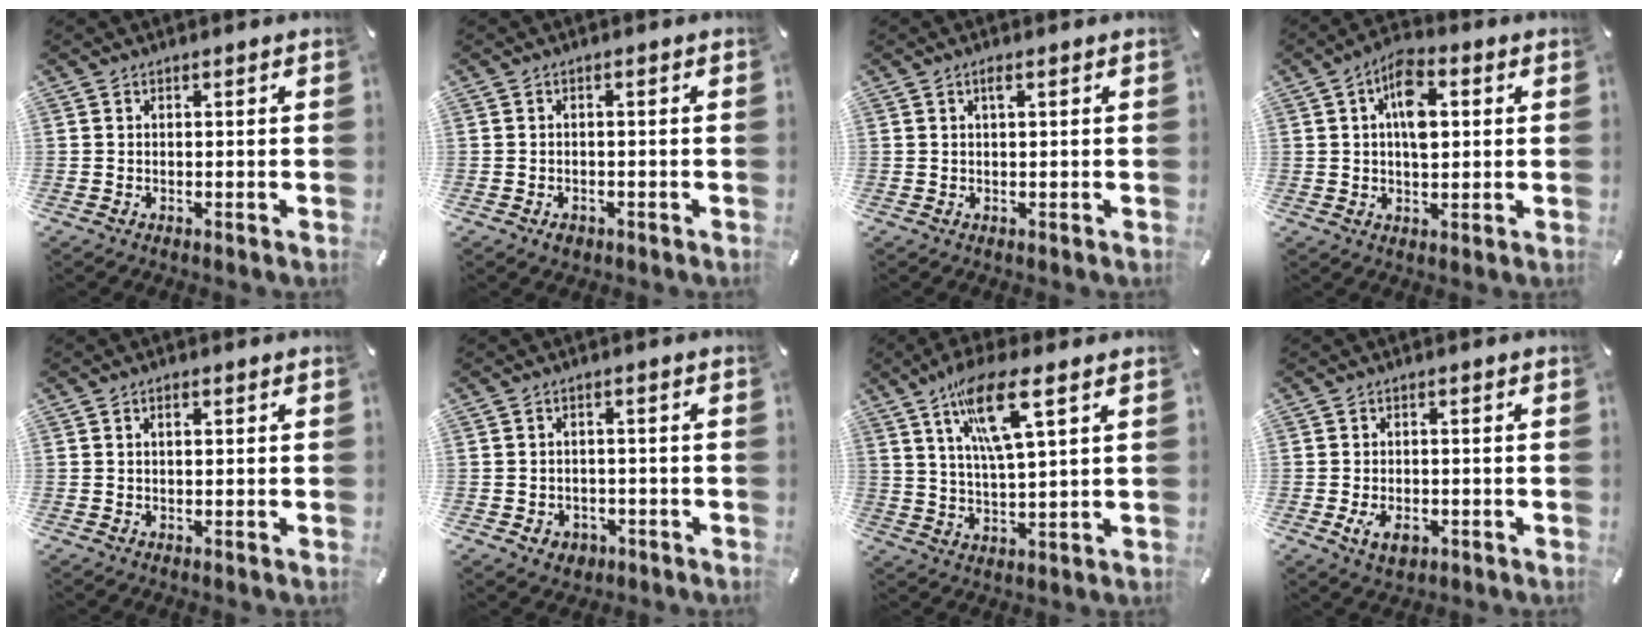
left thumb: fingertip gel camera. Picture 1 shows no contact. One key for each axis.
{"total": 1.8, "fx": -1.1, "fy": 1.1, "fz": 0.8, "tx": -0.015, "ty": 0.005, "tz": -0.023}
{"total": 1.3, "fx": 0.5, "fy": 0.2, "fz": 1.2, "tx": -0.025, "ty": 0.002, "tz": 0.008}
{"total": 9.2, "fx": 2.0, "fy": 5.2, "fz": 7.3, "tx": -0.109, "ty": 0.003, "tz": 0.033}
{"total": 1.5, "fx": 0.5, "fy": 0.7, "fz": 1.2, "tx": -0.025, "ty": 0.004, "tz": 0.008}
{"total": 3.5, "fx": -1.2, "fy": 3.1, "fz": 1.2, "tx": -0.003, "ty": 0.000, "tz": -0.025}
{"total": 12.8, "fx": 6.4, "fy": 3.0, "fz": 10.6, "tx": -0.206, "ty": -0.006, "tz": 0.109}
{"total": 4.1, "fx": -1.5, "fy": 2.6, "fz": 2.8, "tx": -0.052, "ty": 0.000, "tz": -0.028}